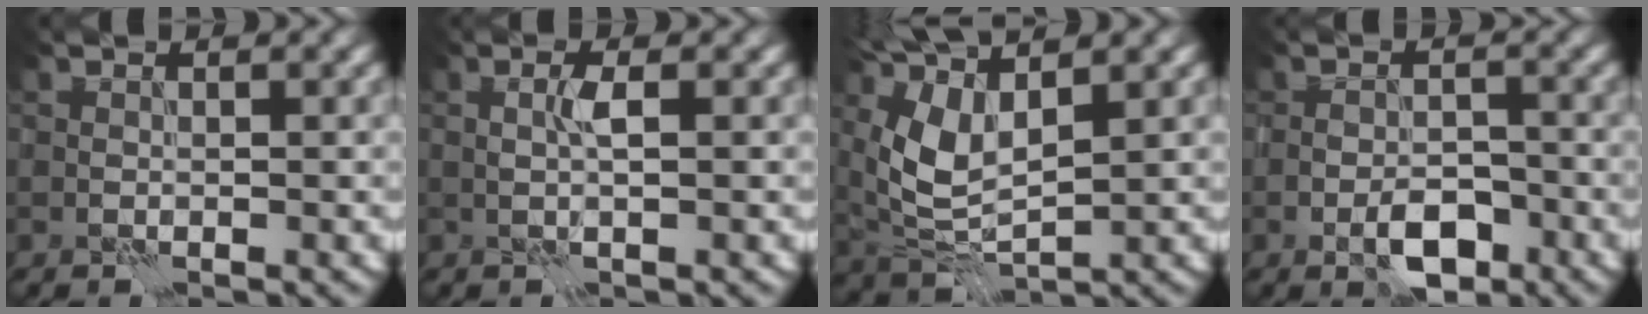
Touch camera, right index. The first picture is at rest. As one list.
[{"total": 1.1, "force": [0.5, -0.5, 0.9], "torque": [-0.021, 0.003, 0.011]}, {"total": 6.6, "force": [2.8, 2.3, 5.5], "torque": [-0.135, 0.002, 0.059]}, {"total": 3.5, "force": [-2.0, 1.6, 2.5], "torque": [-0.035, 0.001, -0.030]}]